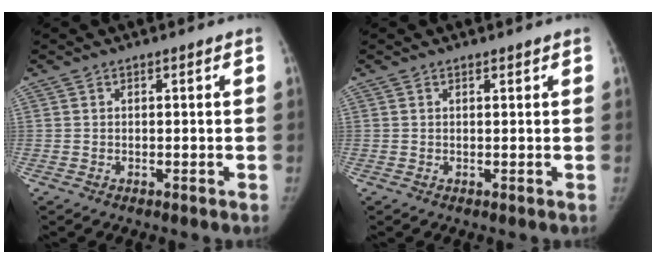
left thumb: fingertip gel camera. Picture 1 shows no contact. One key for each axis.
{"total": 1.0, "fx": 0.9, "fy": 0.4, "fz": 0.2, "tx": -0.001, "ty": -0.007, "tz": 0.013}